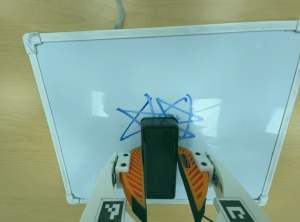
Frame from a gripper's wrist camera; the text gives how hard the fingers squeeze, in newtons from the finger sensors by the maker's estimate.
{"total": 9.0, "left": 10.7, "right": 7.4}